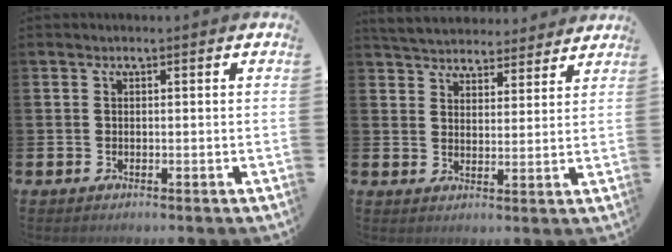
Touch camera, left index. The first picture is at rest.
{"total": 5.2, "force": [5.0, 1.2, -0.1], "torque": [-0.025, -0.030, 0.091]}